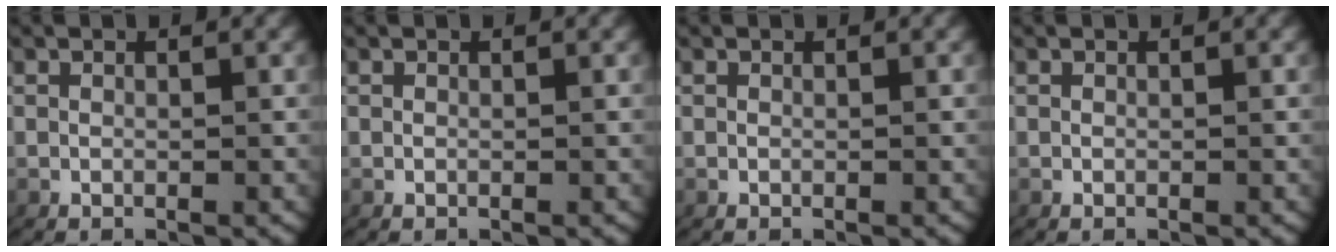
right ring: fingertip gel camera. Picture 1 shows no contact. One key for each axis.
{"total": 0.0}
{"total": 0.0}
{"total": 0.0}